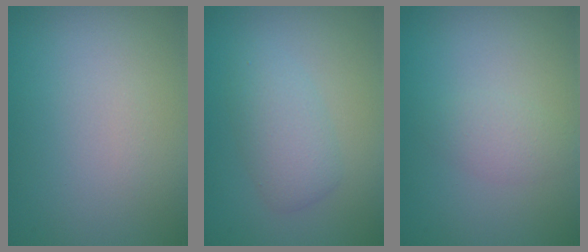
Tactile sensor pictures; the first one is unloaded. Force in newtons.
{"total": 2.9, "press": 2.9, "slide": 0.0}
{"total": 1.5, "press": 1.5, "slide": 0.1}